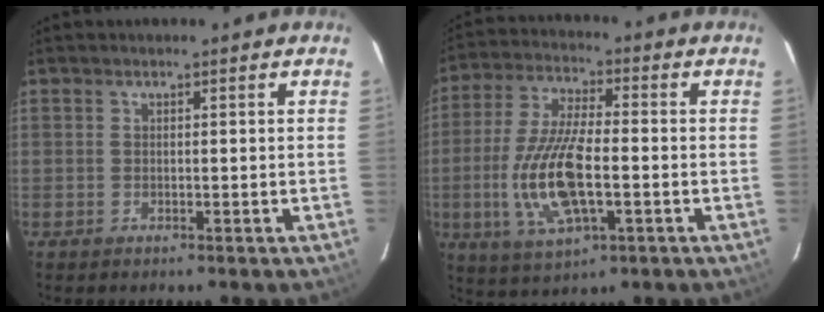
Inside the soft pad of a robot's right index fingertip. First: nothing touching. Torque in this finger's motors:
{"motor_torque": [2.14, 0.00, 1.05, 0.20]}